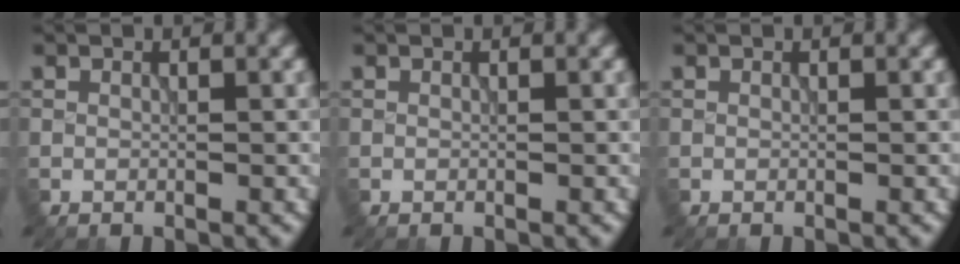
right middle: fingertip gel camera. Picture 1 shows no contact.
{"total": 0.0}
{"total": 0.0}